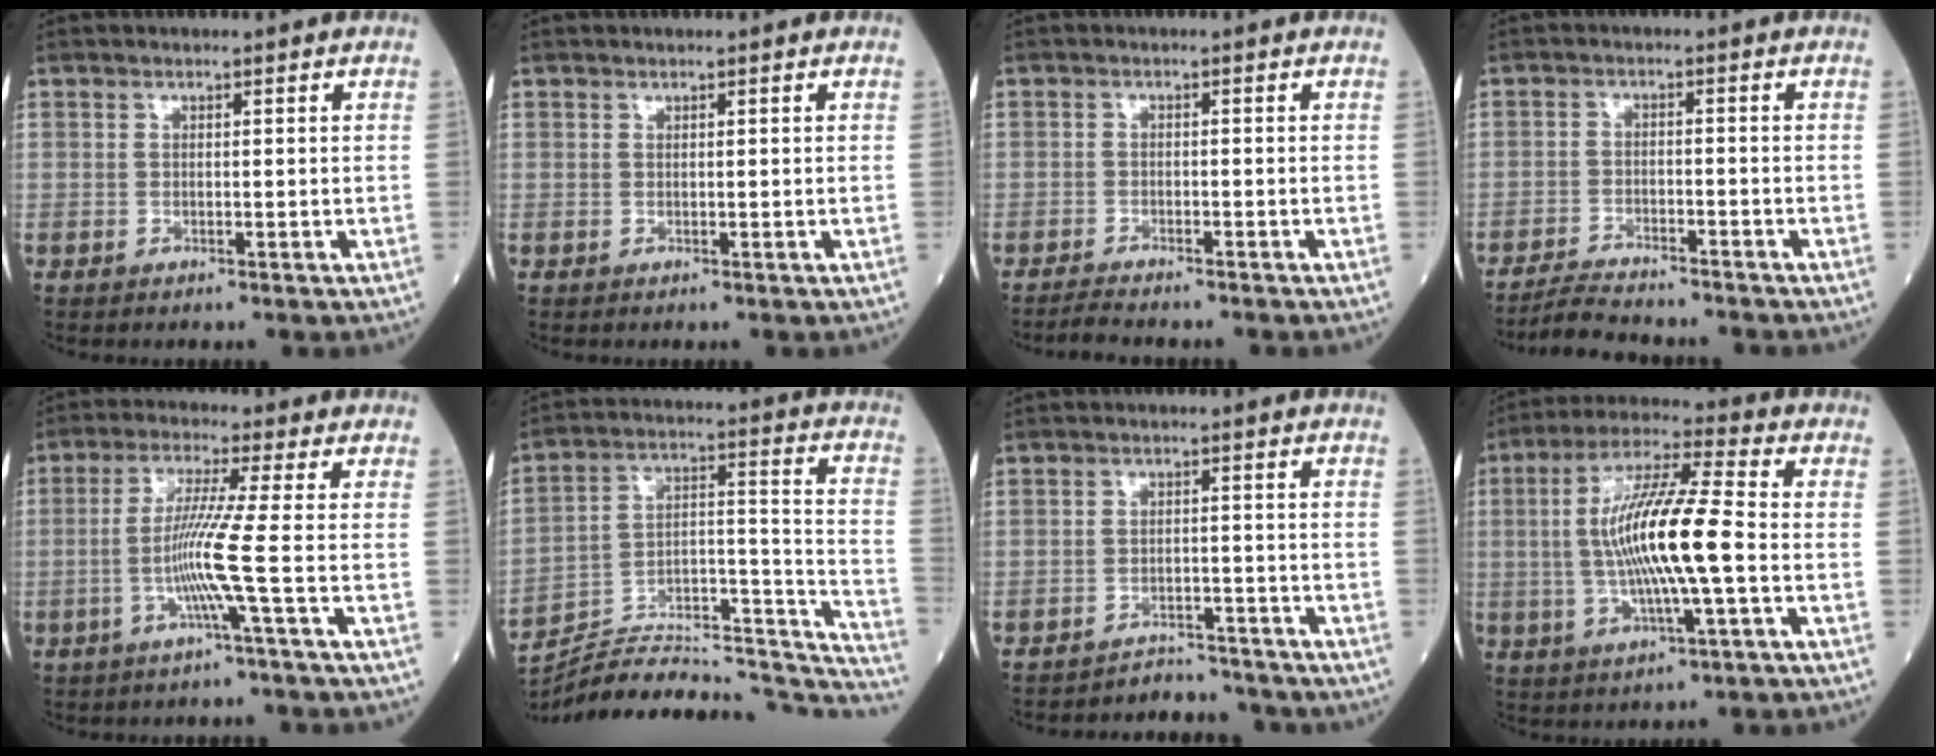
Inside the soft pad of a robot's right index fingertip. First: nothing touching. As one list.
[{"total": 0.0}, {"total": 3.5, "force": [-3.3, 0.2, 1.2], "torque": [-0.024, -0.011, -0.054]}, {"total": 7.7, "force": [-7.3, 0.6, 2.4], "torque": [-0.040, -0.015, -0.120]}, {"total": 7.3, "force": [-1.9, -2.1, 6.7], "torque": [-0.137, -0.004, -0.039]}, {"total": 28.8, "force": [-26.4, 6.9, 9.1], "torque": [-0.100, 0.044, -0.375]}, {"total": 6.2, "force": [-5.8, 2.0, -0.8], "torque": [0.015, 0.018, -0.078]}, {"total": 14.1, "force": [-1.2, 1.1, 14.1], "torque": [-0.270, 0.005, -0.024]}]